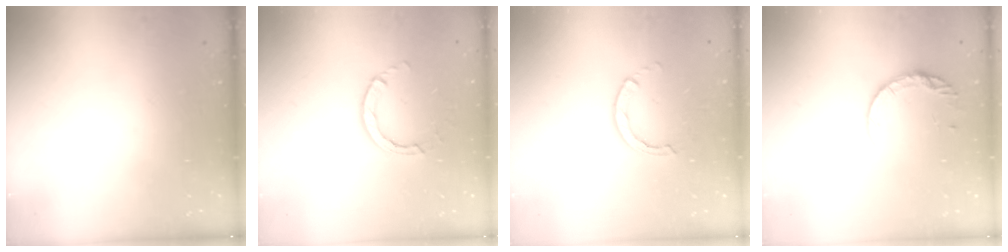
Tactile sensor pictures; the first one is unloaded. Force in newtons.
{"total": 3.7, "press": 3.7, "slide": 0.4}
{"total": 2.8, "press": 2.8, "slide": 0.3}
{"total": 7.9, "press": 7.8, "slide": 0.9}